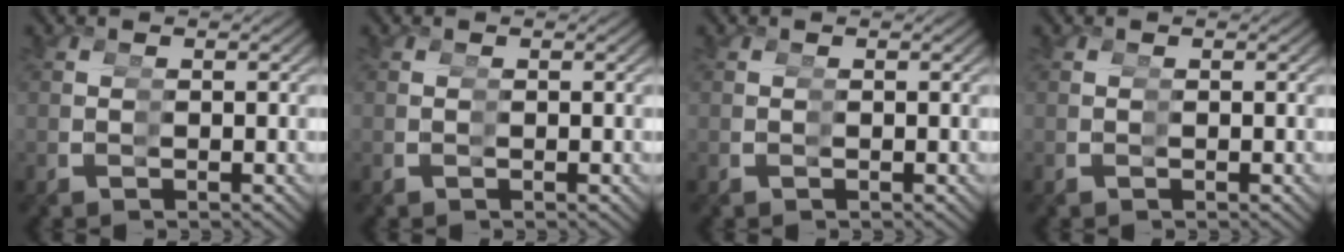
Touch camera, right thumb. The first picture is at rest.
{"total": 0.0}
{"total": 0.0}
{"total": 0.0}